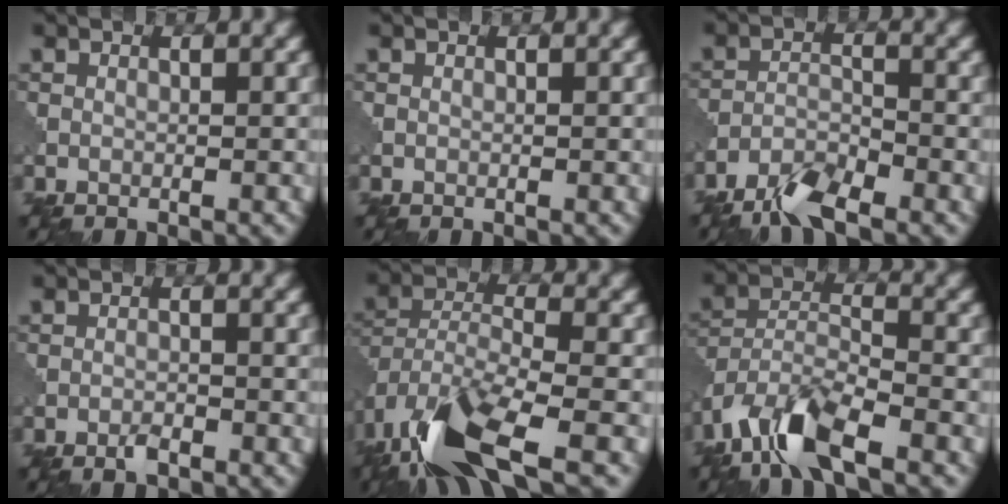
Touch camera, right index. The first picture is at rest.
{"total": 0.0}
{"total": 4.1, "force": [-3.4, 0.8, 2.1], "torque": [-0.044, -0.002, -0.075]}
{"total": 1.3, "force": [-0.9, 0.4, 0.8], "torque": [-0.016, -0.001, -0.019]}
{"total": 12.1, "force": [-7.4, 4.3, 8.6], "torque": [-0.175, -0.015, -0.145]}
{"total": 8.2, "force": [-5.8, 2.5, 5.2], "torque": [-0.096, -0.003, -0.119]}